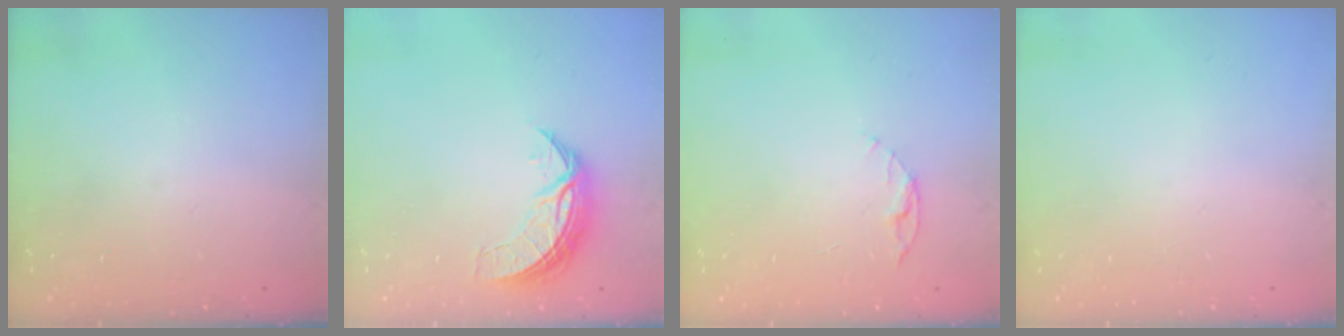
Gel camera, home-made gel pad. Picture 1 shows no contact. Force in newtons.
{"total": 7.3, "press": 7.3, "slide": 0.2}
{"total": 3.9, "press": 3.9, "slide": 0.4}
{"total": 0.0}